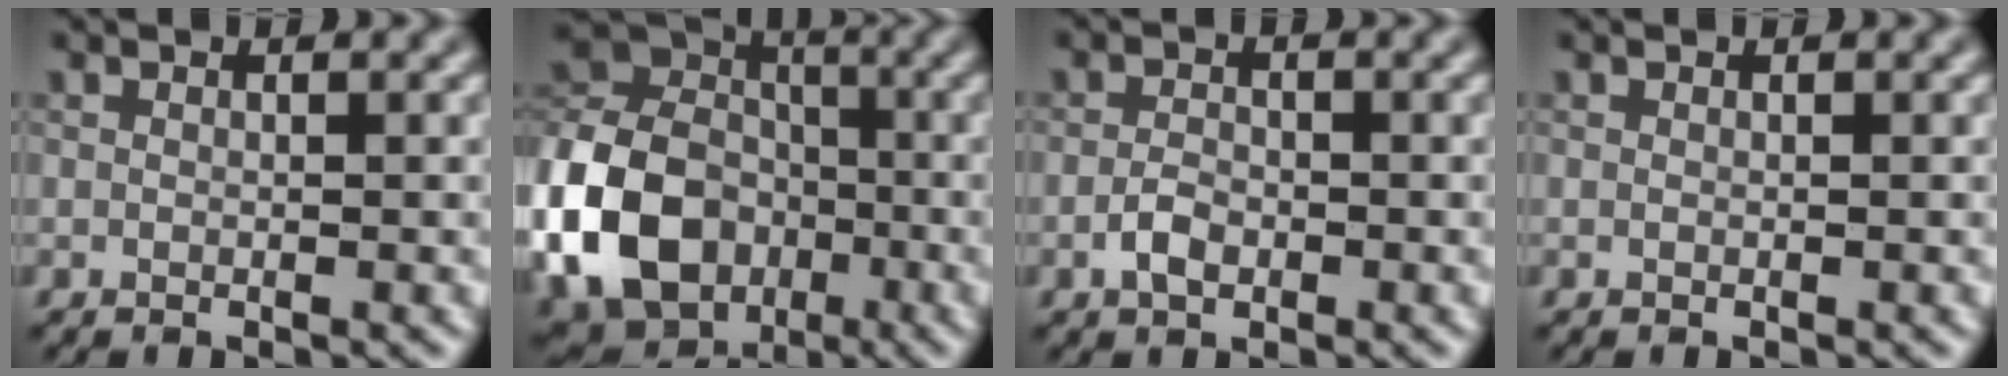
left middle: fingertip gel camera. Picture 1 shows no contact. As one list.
[{"total": 13.5, "force": [-4.4, 10.4, 7.3], "torque": [-0.182, -0.010, -0.092]}, {"total": 1.8, "force": [-0.8, 1.1, 1.2], "torque": [-0.025, 0.005, -0.021]}, {"total": 0.0}]